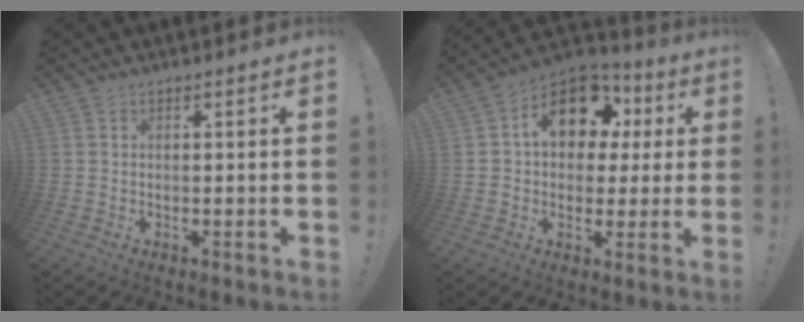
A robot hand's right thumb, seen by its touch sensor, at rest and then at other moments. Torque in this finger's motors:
{"motor_torque": [1.15, 1.28, 1.35, 0.07, 0.07]}